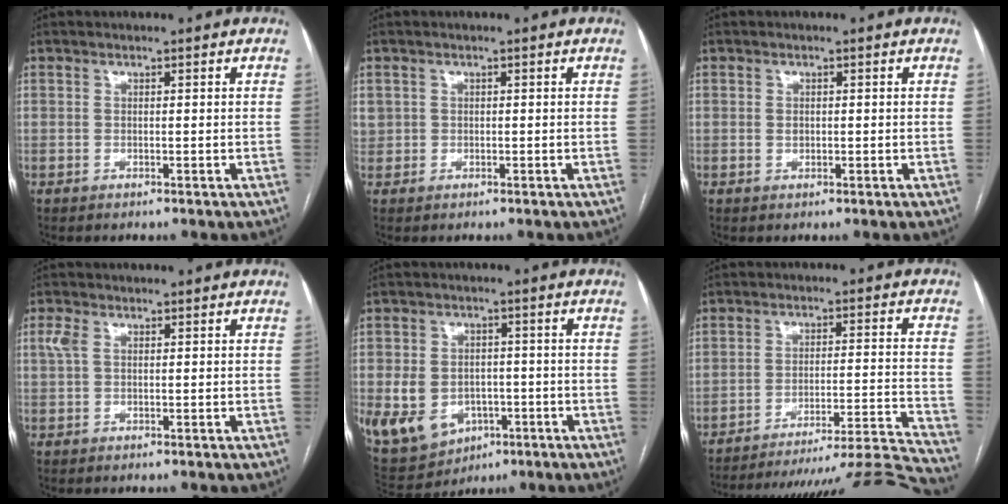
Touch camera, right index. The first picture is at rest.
{"total": 2.1, "force": [0.3, 2.0, 0.4], "torque": [-0.003, 0.011, 0.011]}
{"total": 1.0, "force": [0.1, 0.8, 0.6], "torque": [-0.010, 0.000, 0.002]}
{"total": 2.3, "force": [0.8, 1.4, 1.7], "torque": [-0.051, 0.019, 0.021]}
{"total": 16.7, "force": [-5.2, 13.1, 8.8], "torque": [-0.212, 0.012, -0.061]}
{"total": 25.0, "force": [-24.0, -1.7, 6.8], "torque": [-0.050, -0.008, -0.317]}